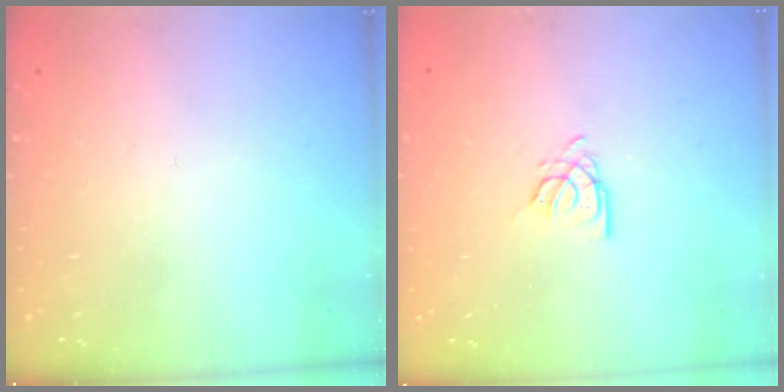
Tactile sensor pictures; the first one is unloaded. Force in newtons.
{"total": 4.0, "press": 4.0, "slide": 0.1}